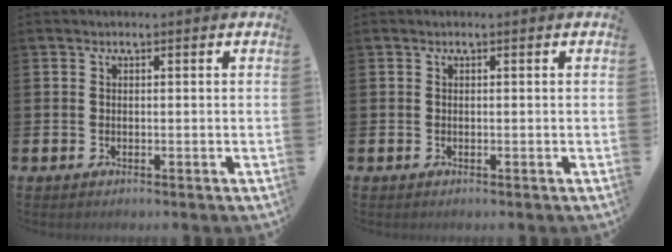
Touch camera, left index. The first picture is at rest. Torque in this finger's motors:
{"motor_torque": [0.00, 0.00, 0.00, 0.00]}